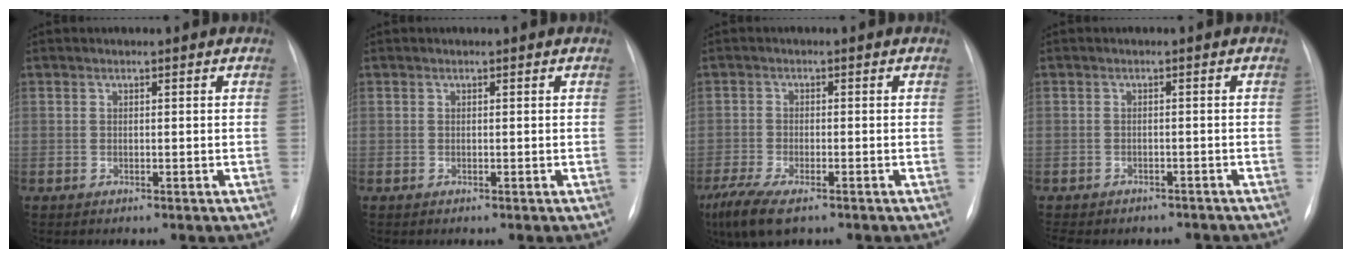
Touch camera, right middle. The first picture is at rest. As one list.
[{"total": 0.0}, {"total": 7.6, "force": [-5.1, 2.2, 5.2], "torque": [-0.105, -0.021, -0.086]}, {"total": 10.2, "force": [-8.5, 4.8, 3.3], "torque": [-0.072, 0.000, -0.100]}]